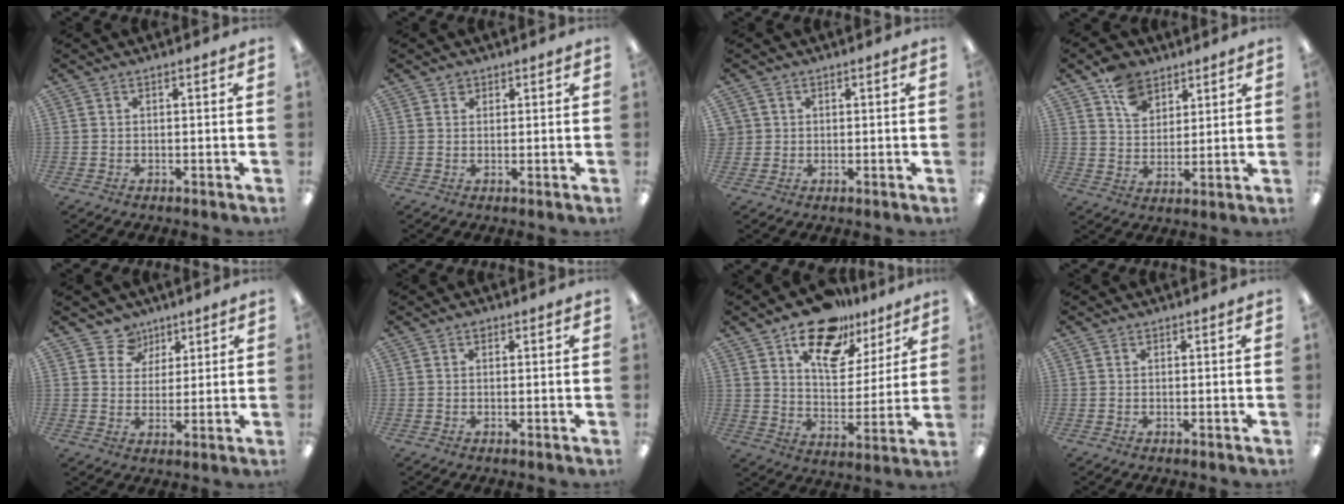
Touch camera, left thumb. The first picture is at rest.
{"total": 1.5, "force": [1.0, 1.1, 0.3], "torque": [0.001, -0.002, 0.018]}
{"total": 2.2, "force": [0.6, 2.1, -0.2], "torque": [-0.003, 0.003, 0.011]}
{"total": 9.0, "force": [6.0, 6.0, 3.0], "torque": [-0.050, -0.021, 0.113]}
{"total": 6.4, "force": [4.2, 4.9, 0.1], "torque": [-0.010, -0.027, 0.076]}
{"total": 0.8, "force": [0.3, 0.5, 0.4], "torque": [-0.009, 0.002, 0.005]}
{"total": 17.5, "force": [11.8, 9.6, 8.7], "torque": [-0.129, -0.063, 0.205]}
{"total": 0.0}